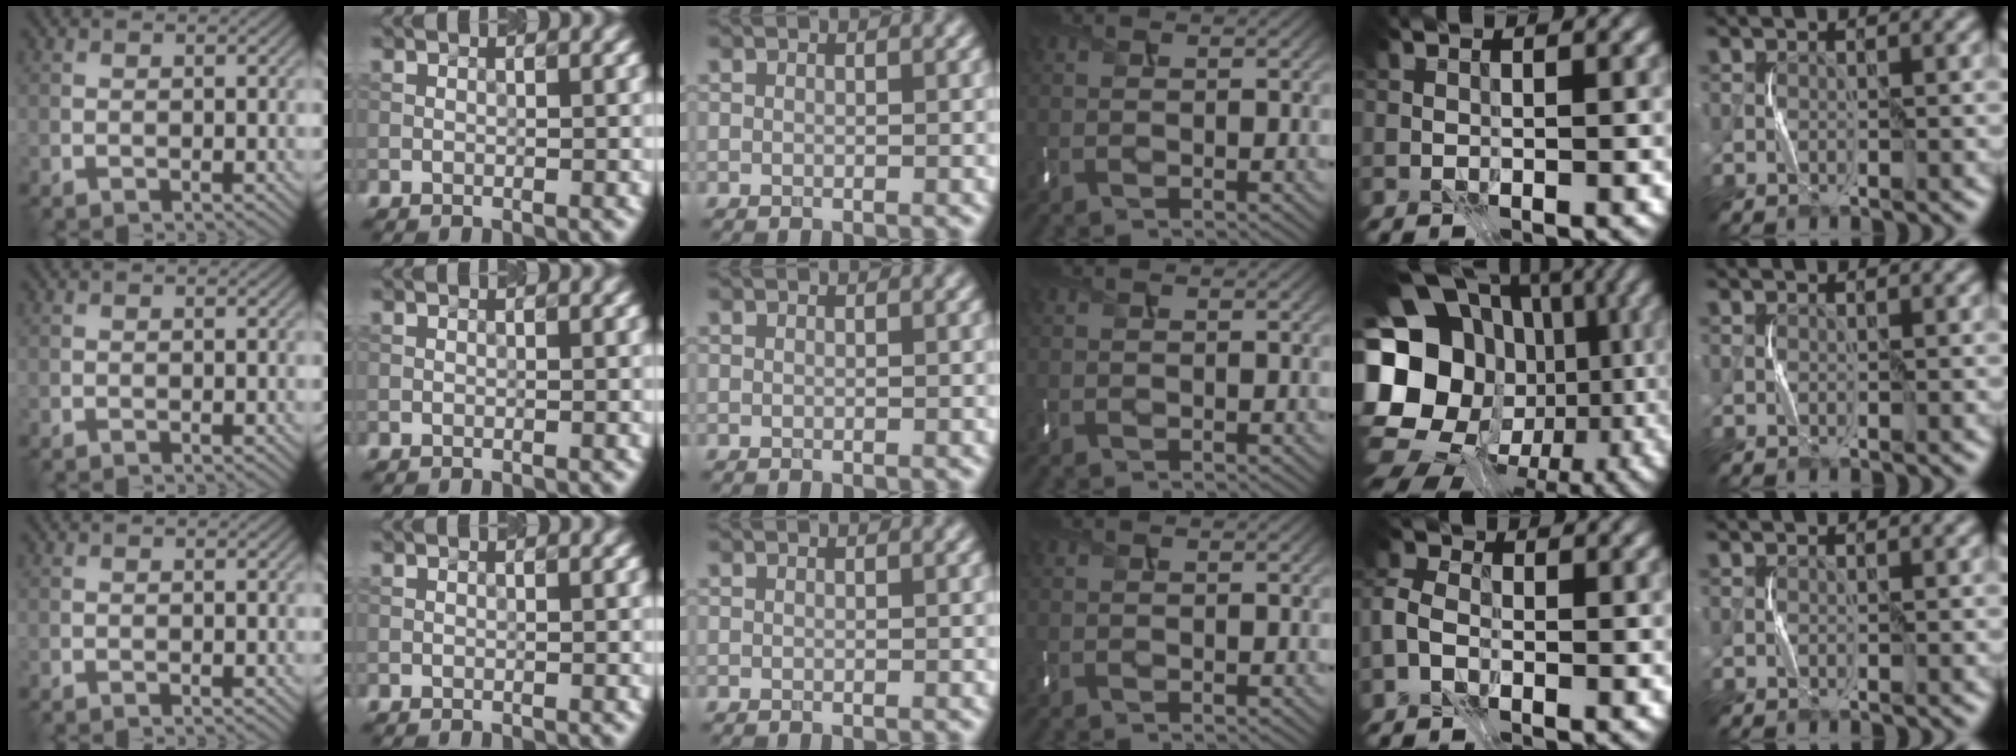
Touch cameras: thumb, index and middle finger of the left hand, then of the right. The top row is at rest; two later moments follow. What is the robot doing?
{"motion": "press", "object": "keyboard"}